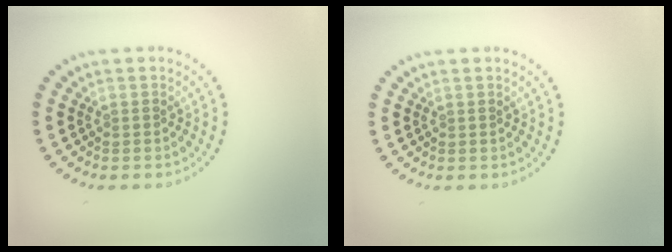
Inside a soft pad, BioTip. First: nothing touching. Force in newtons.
{"total": 0.0}